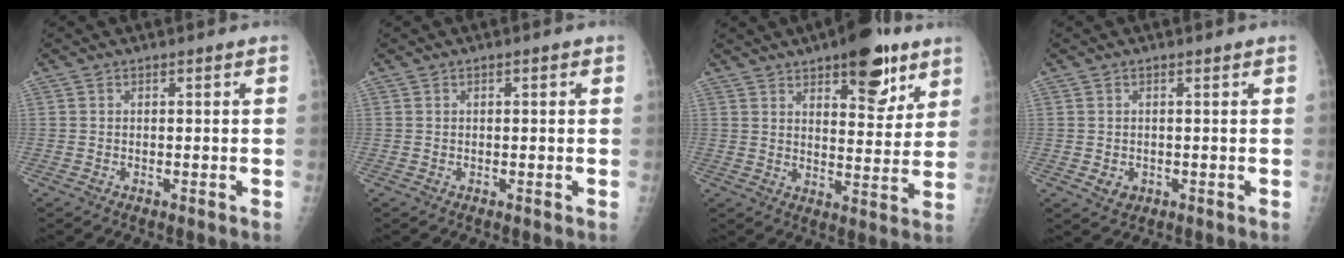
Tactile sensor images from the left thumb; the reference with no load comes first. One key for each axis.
{"total": 0.8, "fx": 0.3, "fy": 0.3, "fz": 0.6, "tx": -0.009, "ty": 0.002, "tz": 0.002}
{"total": 13.7, "fx": 8.2, "fy": 5.5, "fz": 9.5, "tx": -0.090, "ty": -0.040, "tz": 0.115}
{"total": 2.3, "fx": -0.3, "fy": 2.0, "fz": 1.1, "tx": -0.012, "ty": -0.001, "tz": 0.006}